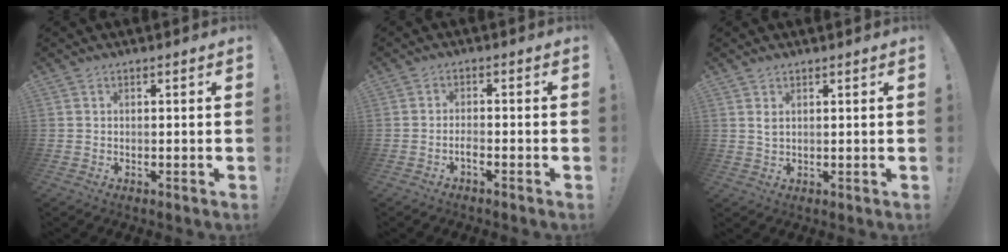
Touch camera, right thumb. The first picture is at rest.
{"total": 2.1, "force": [-1.5, 0.2, 1.4], "torque": [-0.022, -0.002, -0.027]}
{"total": 2.0, "force": [1.2, 1.1, 1.1], "torque": [-0.015, -0.004, 0.021]}